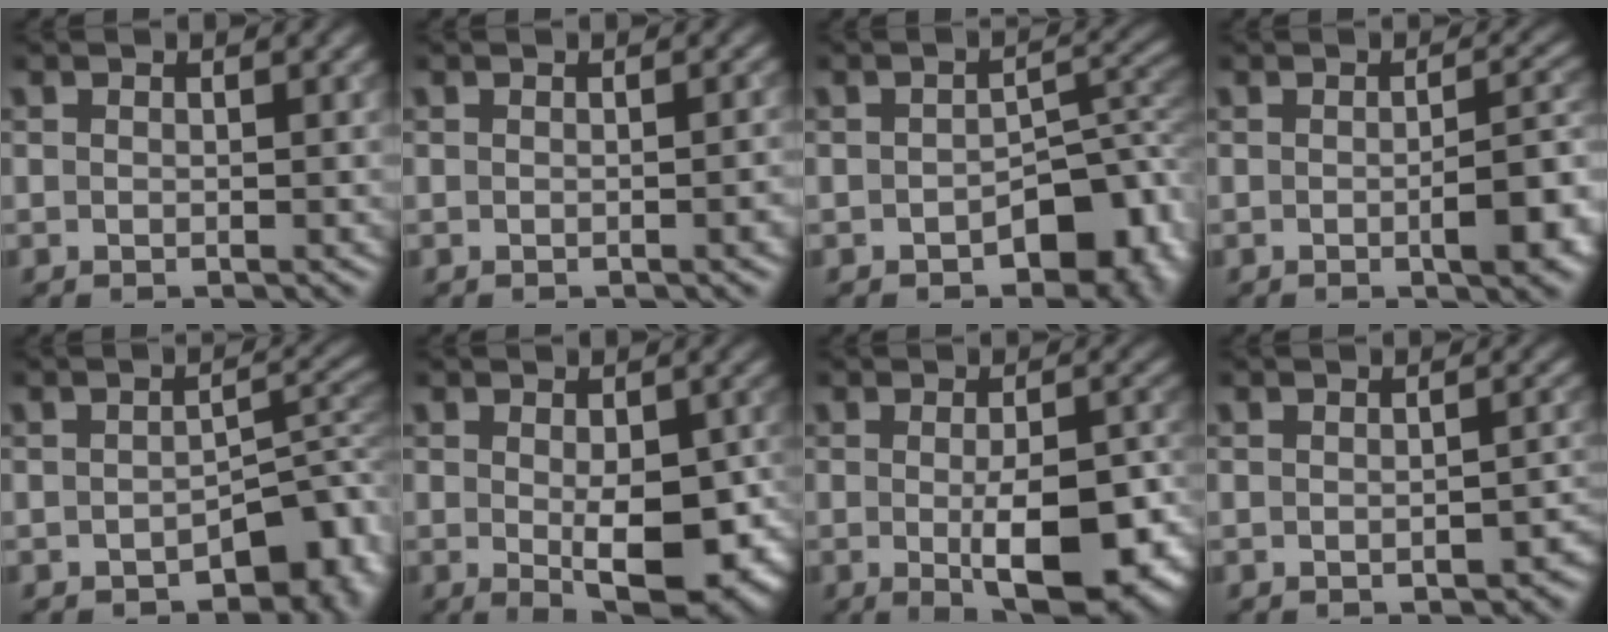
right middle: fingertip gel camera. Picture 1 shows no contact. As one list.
[{"total": 1.6, "force": [-0.4, 0.4, 1.5], "torque": [-0.014, 0.001, -0.005]}, {"total": 6.7, "force": [-2.7, 4.0, 4.8], "torque": [-0.046, 0.000, -0.039]}, {"total": 5.0, "force": [-1.3, 1.4, 4.6], "torque": [-0.064, -0.001, -0.016]}, {"total": 5.7, "force": [-2.7, 3.1, 3.9], "torque": [-0.029, 0.003, -0.039]}, {"total": 8.1, "force": [-1.7, 3.8, 7.0], "torque": [-0.102, -0.026, -0.009]}, {"total": 9.4, "force": [-2.5, 3.6, 8.3], "torque": [-0.122, -0.021, -0.028]}, {"total": 2.3, "force": [-1.0, 1.1, 1.8], "torque": [-0.021, -0.001, -0.008]}]